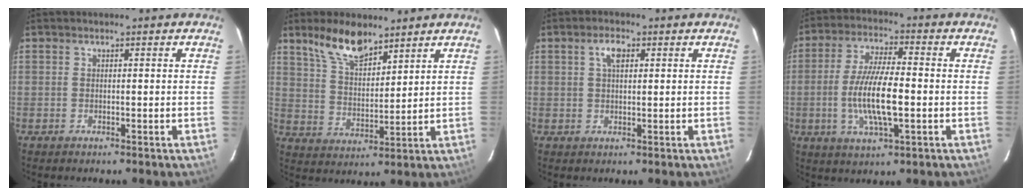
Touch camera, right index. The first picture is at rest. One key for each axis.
{"total": 9.6, "fx": 7.3, "fy": 3.5, "fz": 5.3, "tx": -0.097, "ty": 0.008, "tz": 0.144}
{"total": 3.1, "fx": 1.1, "fy": 1.5, "fz": 2.5, "tx": -0.046, "ty": 0.009, "tz": 0.021}
{"total": 11.6, "fx": -2.0, "fy": 2.9, "fz": 11.0, "tx": -0.218, "ty": -0.006, "tz": -0.037}